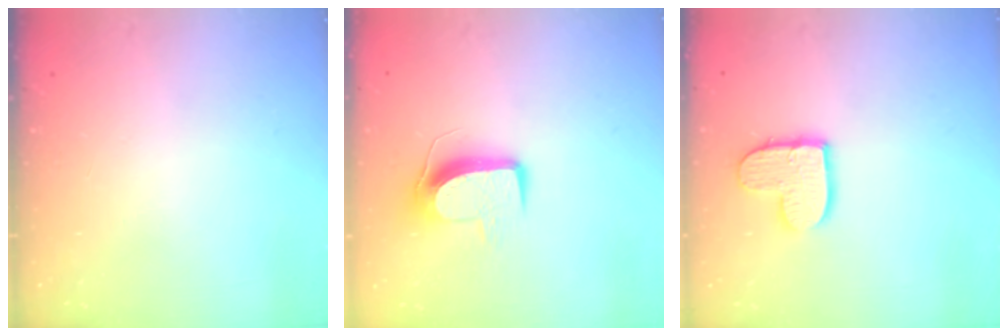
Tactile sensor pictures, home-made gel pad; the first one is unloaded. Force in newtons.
{"total": 9.6, "press": 9.6, "slide": 0.2}
{"total": 10.1, "press": 10.1, "slide": 0.7}